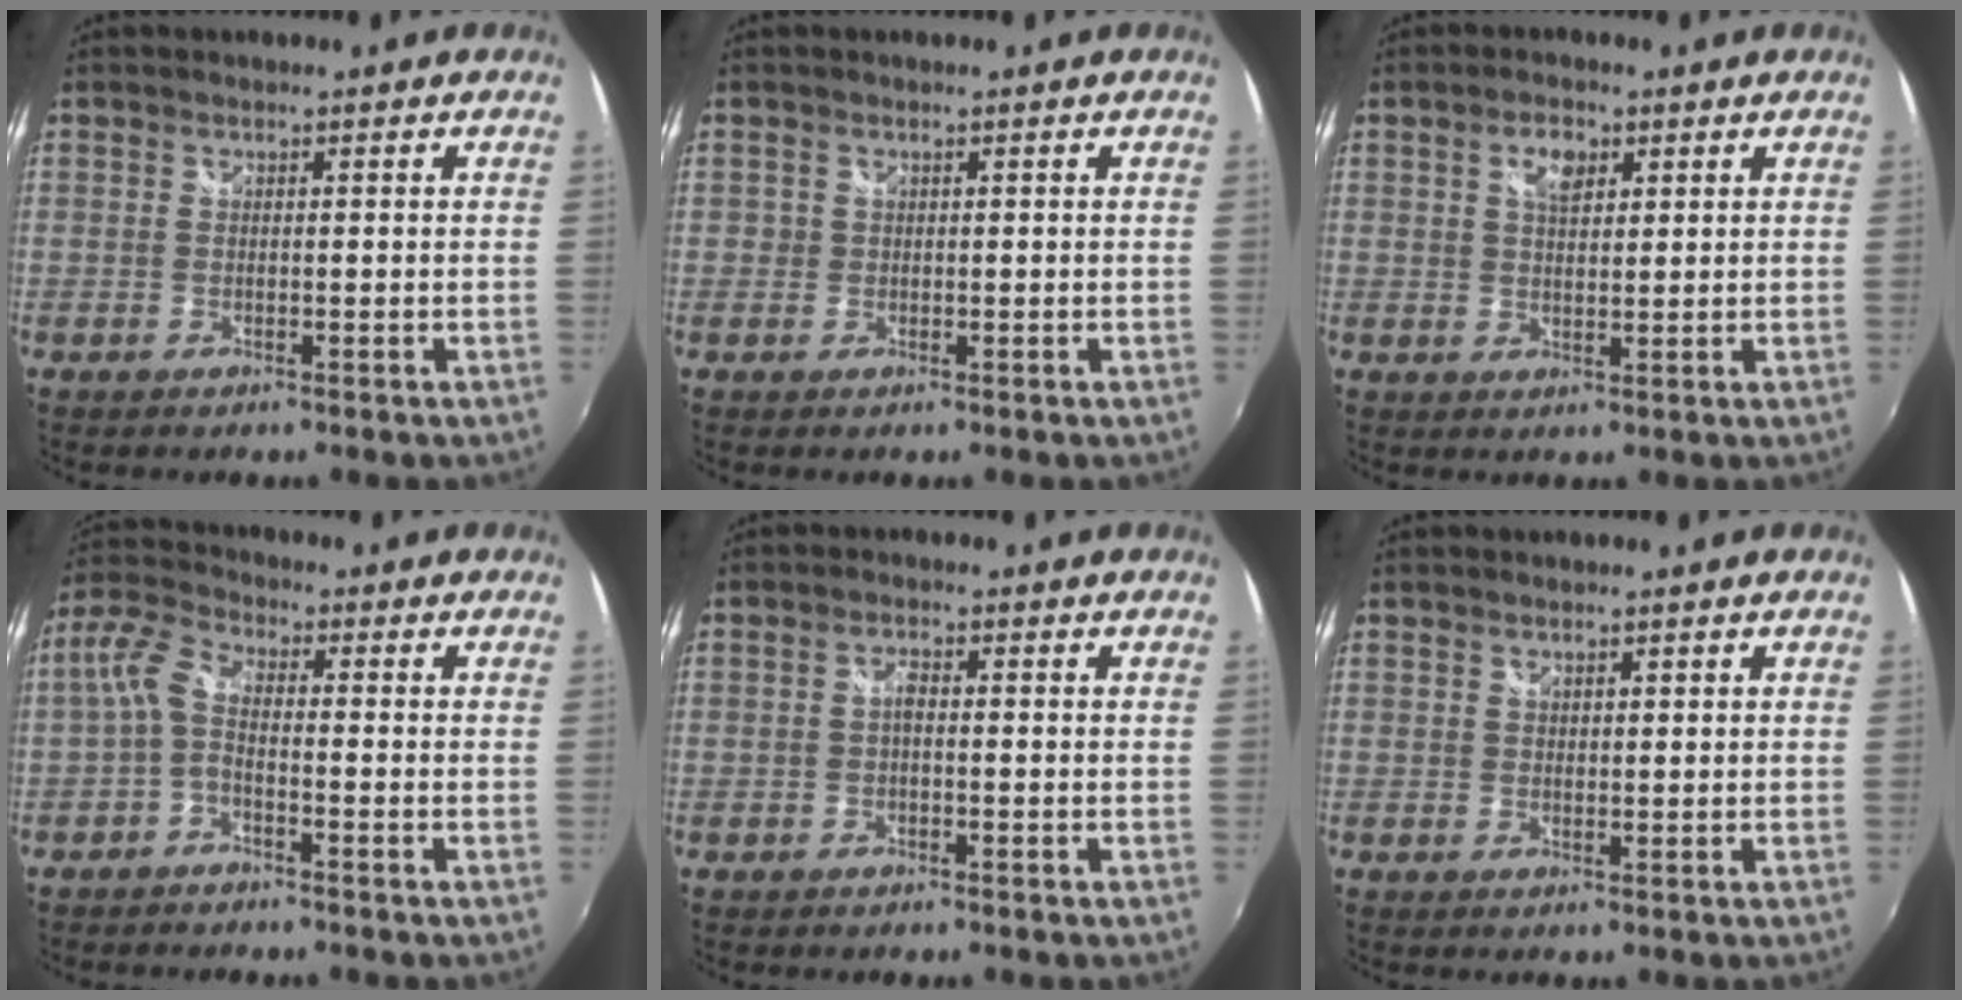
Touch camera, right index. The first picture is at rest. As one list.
[{"total": 1.1, "force": [-0.3, 1.0, 0.2], "torque": [-0.003, -0.001, -0.007]}, {"total": 4.1, "force": [1.8, 2.2, 2.9], "torque": [-0.049, 0.008, 0.031]}, {"total": 4.9, "force": [-1.7, 2.1, 4.1], "torque": [-0.104, 0.015, -0.038]}, {"total": 1.6, "force": [-0.3, 0.7, 1.4], "torque": [-0.027, 0.006, -0.008]}, {"total": 0.8, "force": [0.6, 0.4, 0.3], "torque": [-0.003, 0.001, 0.010]}]